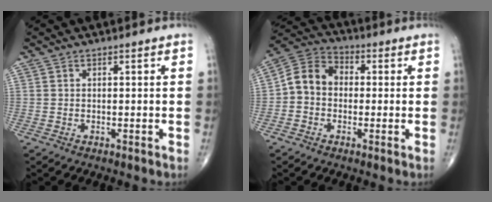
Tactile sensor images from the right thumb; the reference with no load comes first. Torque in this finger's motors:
{"motor_torque": [-0.11, 0.19, 0.43, -0.43, 0.02]}